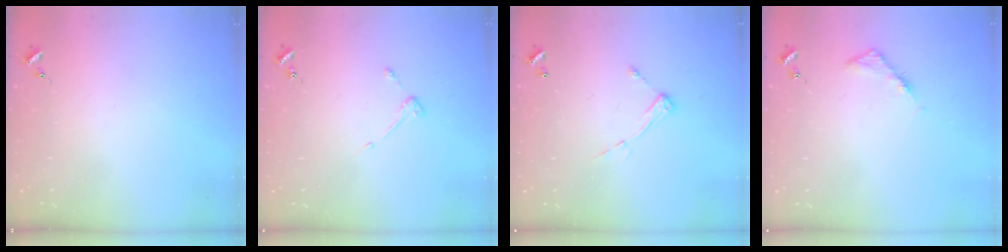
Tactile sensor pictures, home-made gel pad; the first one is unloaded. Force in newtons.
{"total": 3.0, "press": 3.0, "slide": 0.4}
{"total": 6.5, "press": 6.4, "slide": 0.6}
{"total": 4.1, "press": 4.0, "slide": 0.5}